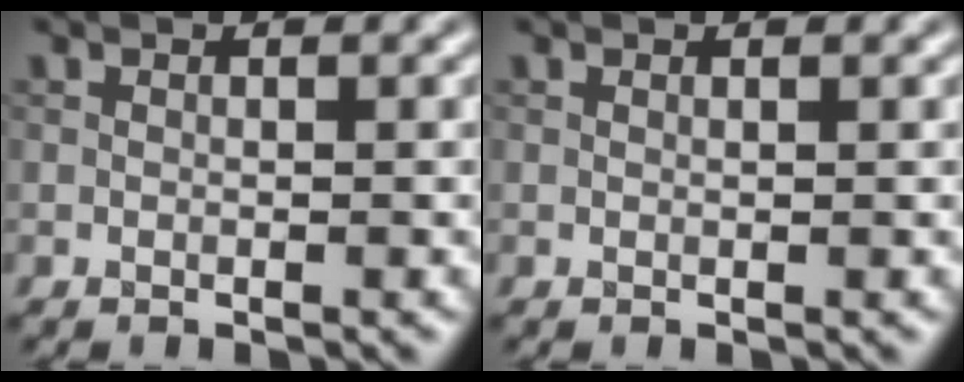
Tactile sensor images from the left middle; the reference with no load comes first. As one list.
[{"total": 0.0}]